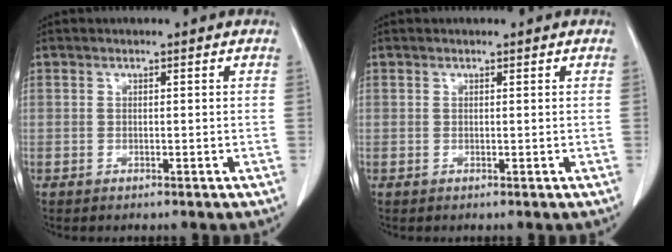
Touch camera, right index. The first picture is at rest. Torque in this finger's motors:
{"motor_torque": [0.11, 0.06, 0.02, 0.01]}